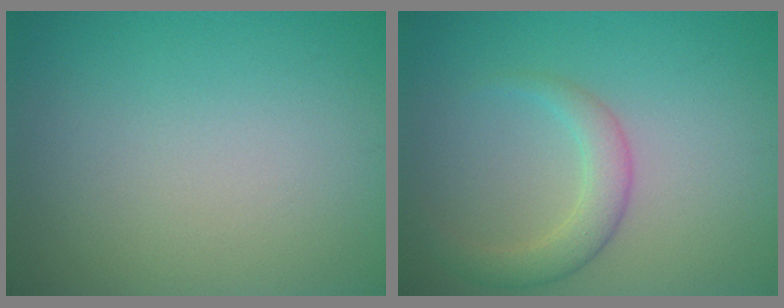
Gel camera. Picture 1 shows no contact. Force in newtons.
{"total": 2.9, "press": 2.9, "slide": 0.2}